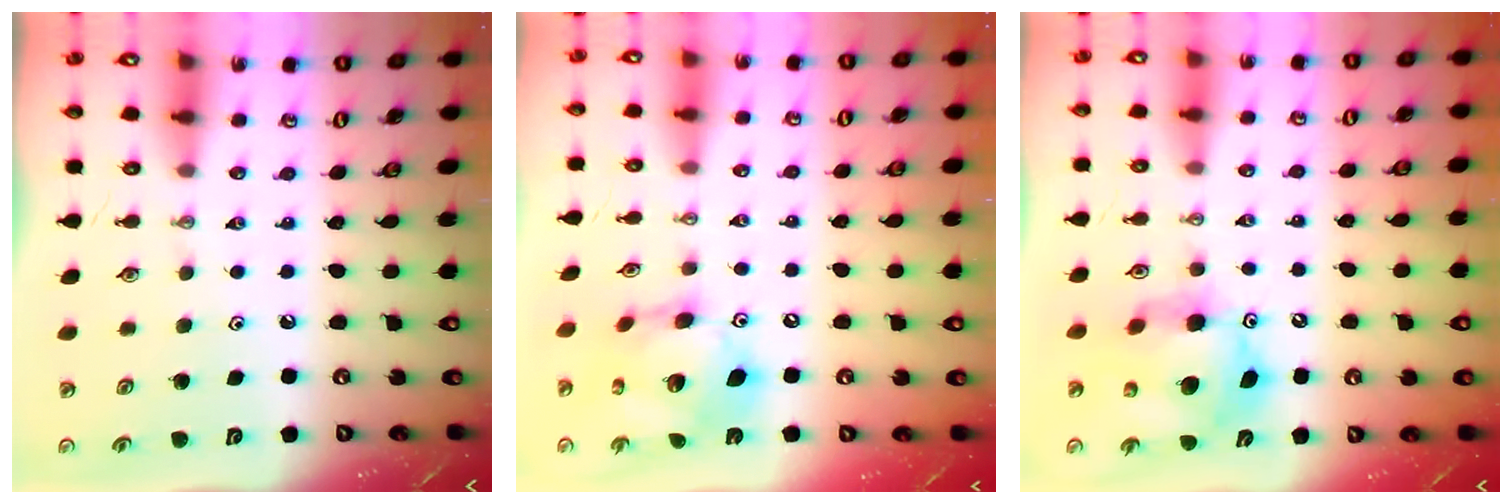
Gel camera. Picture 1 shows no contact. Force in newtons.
{"total": 15.3, "press": 15.2, "slide": 1.5}
{"total": 12.9, "press": 12.9, "slide": 1.0}